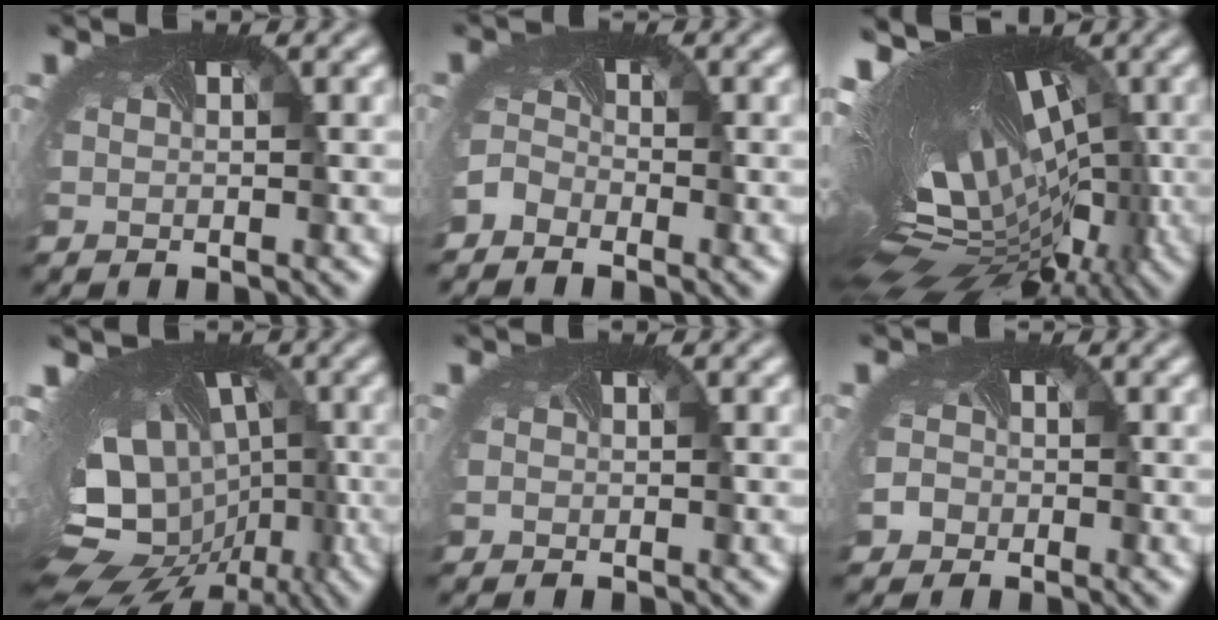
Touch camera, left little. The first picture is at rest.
{"total": 2.6, "force": [-2.4, 0.9, 0.2], "torque": [-0.016, -0.011, -0.053]}
{"total": 19.3, "force": [-0.5, 9.8, 16.6], "torque": [-0.269, 0.017, 0.000]}
{"total": 17.9, "force": [-5.1, 12.0, 12.3], "torque": [-0.175, 0.007, -0.072]}
{"total": 0.0}
{"total": 2.0, "force": [-0.7, 1.8, 0.5], "torque": [-0.003, -0.001, -0.014]}